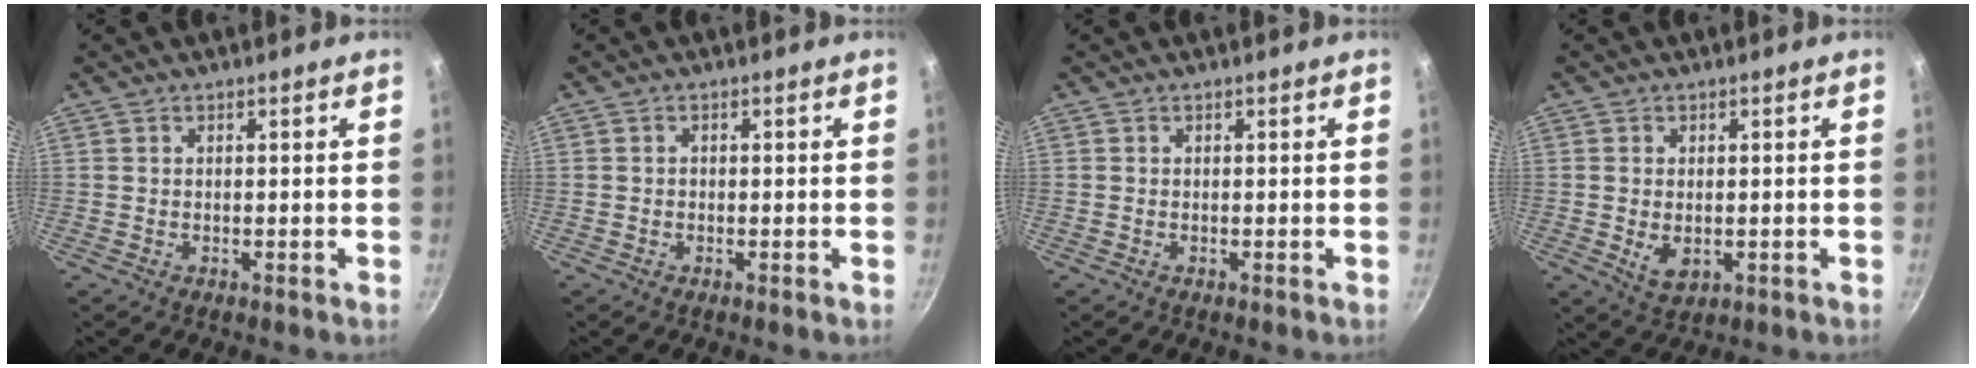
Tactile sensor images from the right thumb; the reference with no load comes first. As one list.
[{"total": 0.6, "force": [-0.1, 0.5, 0.2], "torque": [-0.005, 0.003, -0.002]}, {"total": 0.0}, {"total": 4.4, "force": [-0.6, 2.8, 3.4], "torque": [-0.056, -0.011, -0.002]}]